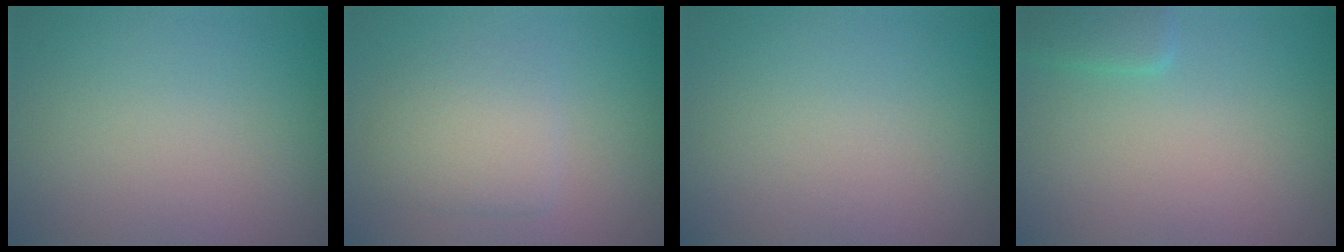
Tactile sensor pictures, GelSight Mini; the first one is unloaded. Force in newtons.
{"total": 3.0, "press": 3.0, "slide": 0.3}
{"total": 0.0}
{"total": 1.6, "press": 1.6, "slide": 0.1}